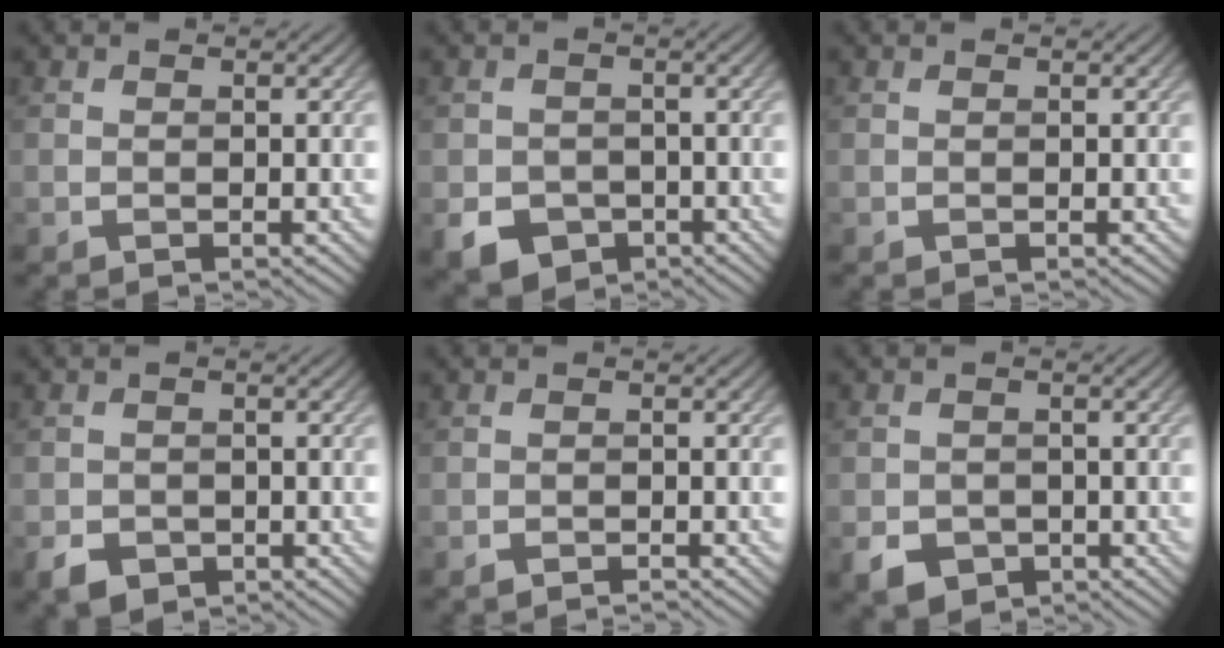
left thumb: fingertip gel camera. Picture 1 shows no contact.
{"total": 5.0, "force": [-2.3, 3.9, 2.0], "torque": [-0.042, -0.016, -0.043]}
{"total": 0.0}
{"total": 2.9, "force": [-1.6, 2.1, 1.1], "torque": [-0.022, -0.011, -0.034]}
{"total": 0.9, "force": [-0.8, 0.2, 0.3], "torque": [-0.005, -0.001, -0.016]}
{"total": 3.7, "force": [-1.7, 2.9, 1.4], "torque": [-0.029, -0.015, -0.035]}